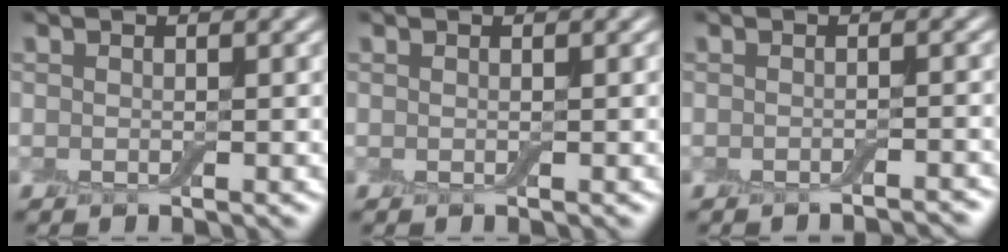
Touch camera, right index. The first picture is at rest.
{"total": 0.0}
{"total": 1.5, "force": [-1.3, 0.2, 0.6], "torque": [0.002, 0.001, -0.019]}